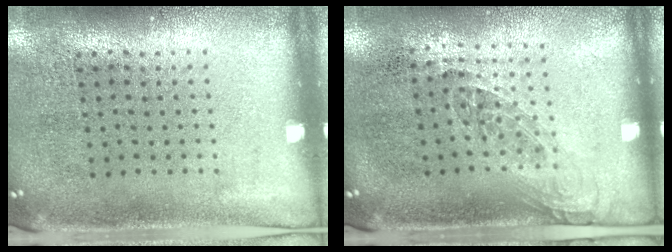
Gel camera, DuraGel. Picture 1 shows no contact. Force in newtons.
{"total": 1.2, "press": 1.0, "slide": 0.7}